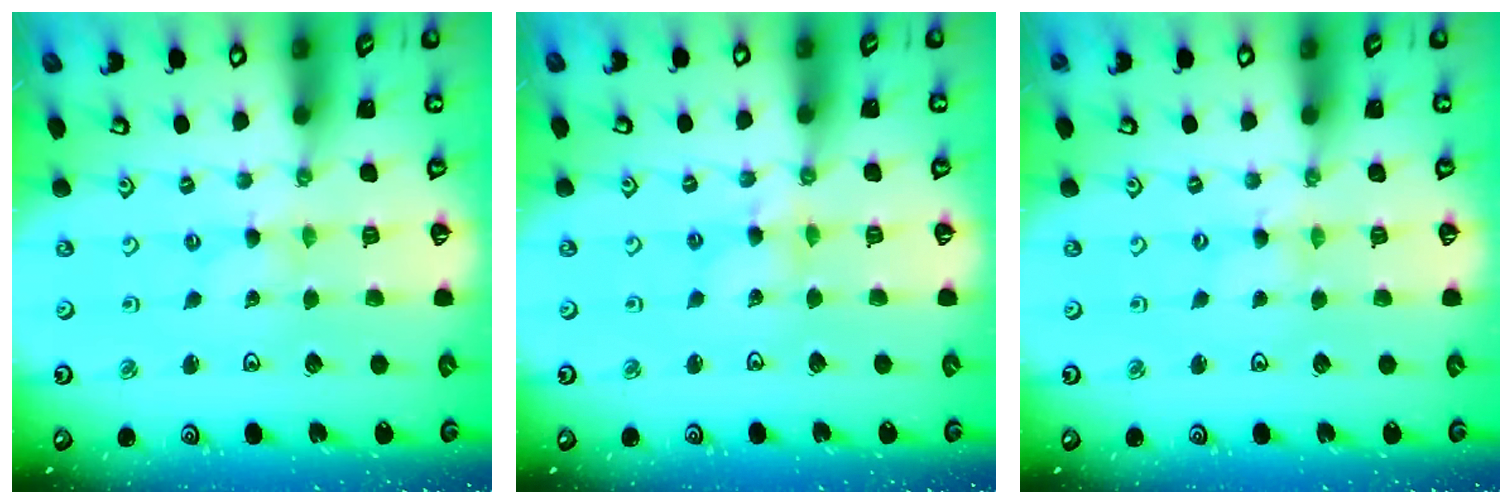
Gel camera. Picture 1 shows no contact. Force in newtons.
{"total": 2.7, "press": 2.7, "slide": 0.2}
{"total": 0.0}